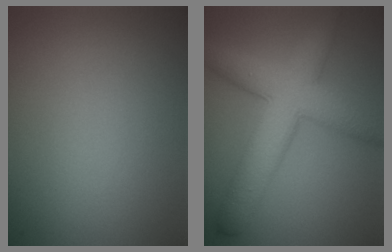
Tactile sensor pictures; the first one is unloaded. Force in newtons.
{"total": 7.4, "press": 7.4, "slide": 0.1}